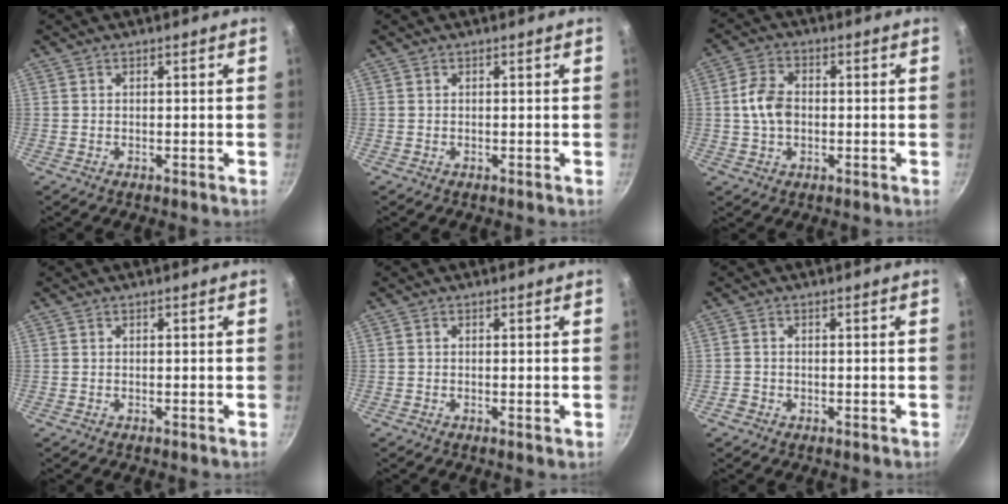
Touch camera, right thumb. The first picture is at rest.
{"total": 0.0}
{"total": 9.9, "force": [-0.3, 7.6, 6.3], "torque": [-0.094, 0.020, -0.017]}
{"total": 0.0}
{"total": 0.8, "force": [-0.1, 0.1, 0.8], "torque": [-0.013, -0.001, -0.004]}
{"total": 1.3, "force": [-0.7, 1.1, 0.4], "torque": [-0.006, 0.002, -0.012]}